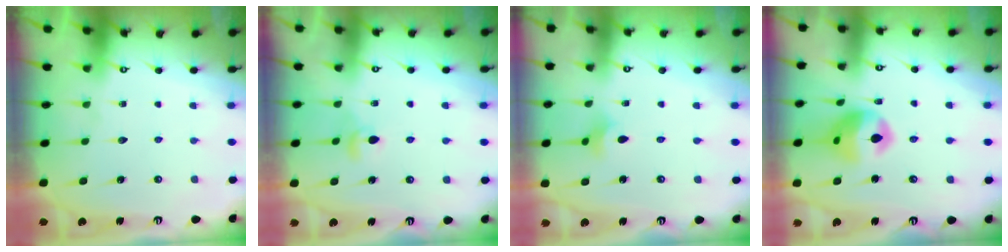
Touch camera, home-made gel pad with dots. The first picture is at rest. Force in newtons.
{"total": 3.9, "press": 3.8, "slide": 0.7}
{"total": 3.7, "press": 3.6, "slide": 0.7}
{"total": 12.3, "press": 12.2, "slide": 1.8}